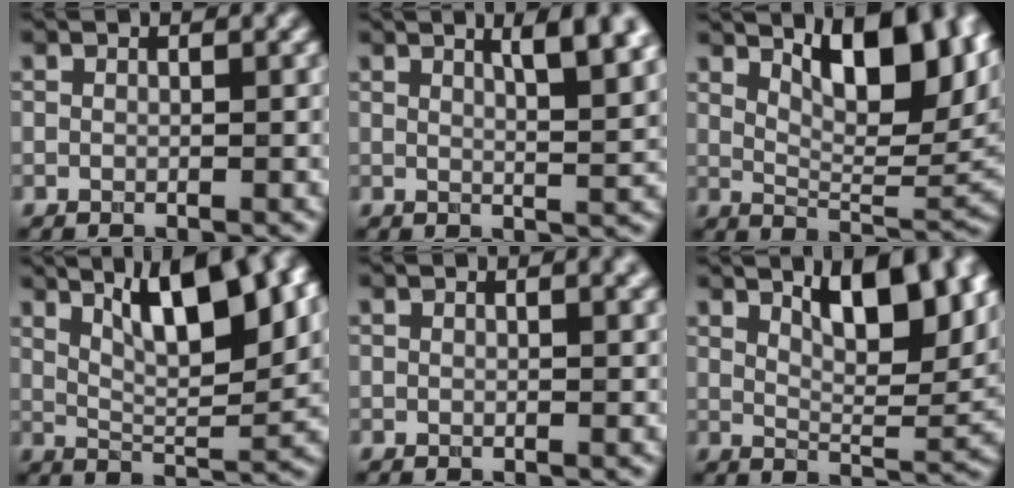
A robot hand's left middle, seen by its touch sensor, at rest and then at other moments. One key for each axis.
{"total": 6.9, "fx": 3.2, "fy": 2.2, "fz": 5.6, "tx": -0.042, "ty": 0.017, "tz": 0.039}
{"total": 11.4, "fx": 5.4, "fy": 4.2, "fz": 9.1, "tx": -0.122, "ty": 0.013, "tz": 0.080}
{"total": 10.6, "fx": 5.1, "fy": 3.2, "fz": 8.7, "tx": -0.113, "ty": 0.019, "tz": 0.077}
{"total": 1.9, "fx": 1.0, "fy": 0.6, "fz": 1.5, "tx": -0.011, "ty": 0.004, "tz": 0.009}
{"total": 8.0, "fx": 4.3, "fy": 2.6, "fz": 6.2, "tx": -0.087, "ty": 0.004, "tz": 0.068}